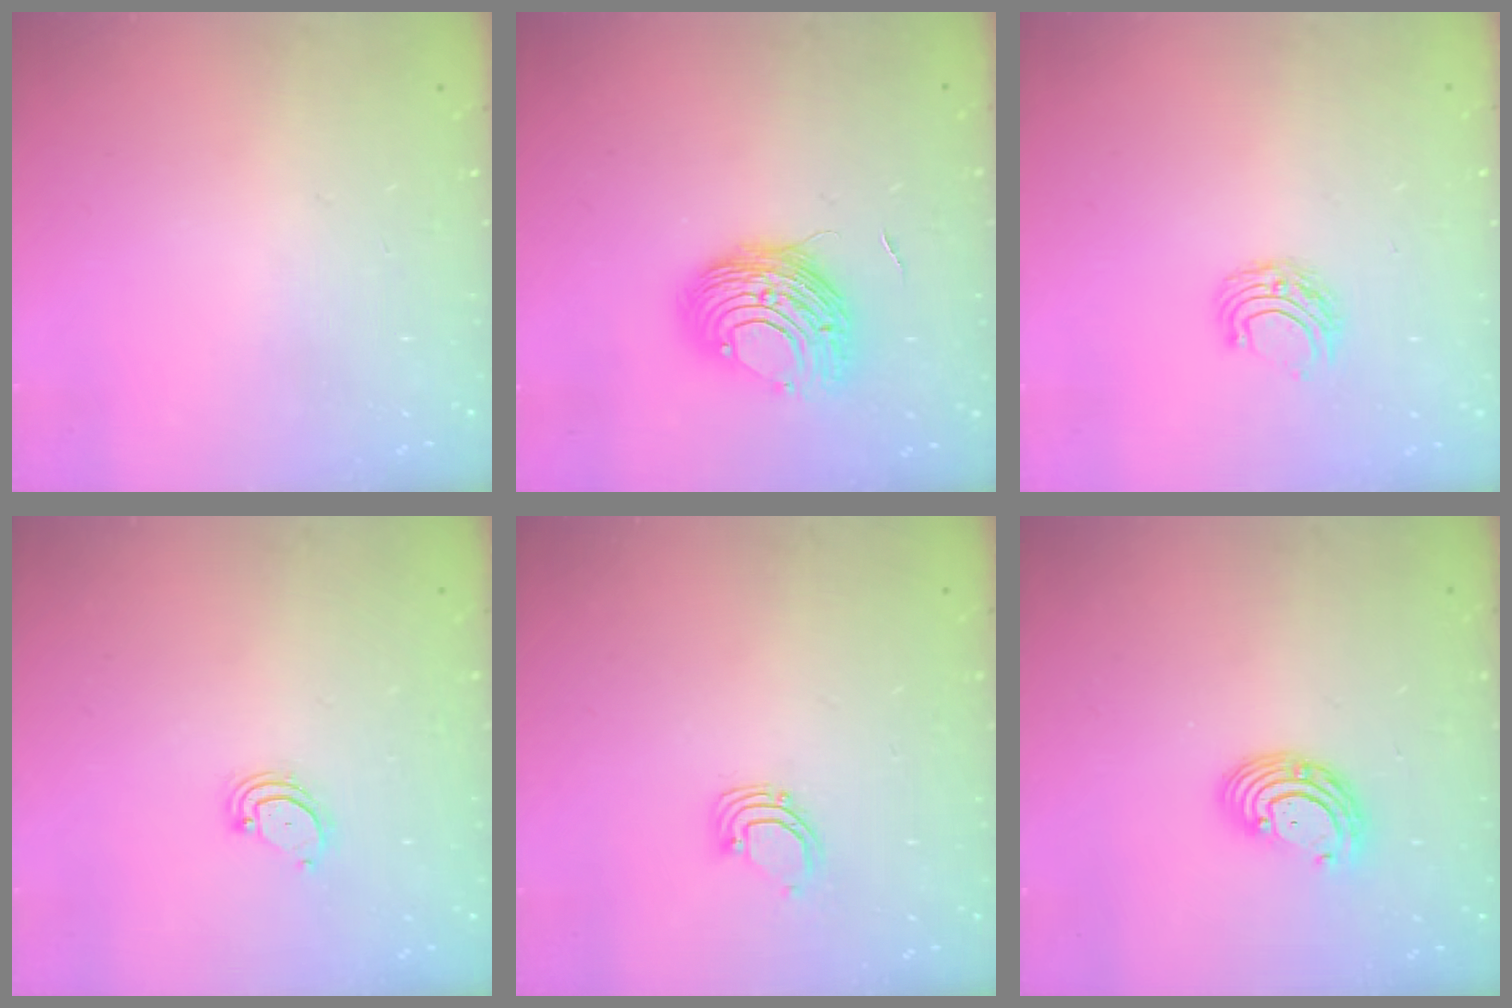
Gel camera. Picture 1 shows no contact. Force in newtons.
{"total": 10.7, "press": 10.7, "slide": 0.6}
{"total": 6.2, "press": 6.2, "slide": 0.5}
{"total": 3.0, "press": 3.0, "slide": 0.4}
{"total": 2.7, "press": 2.7, "slide": 0.2}
{"total": 6.2, "press": 6.1, "slide": 0.9}